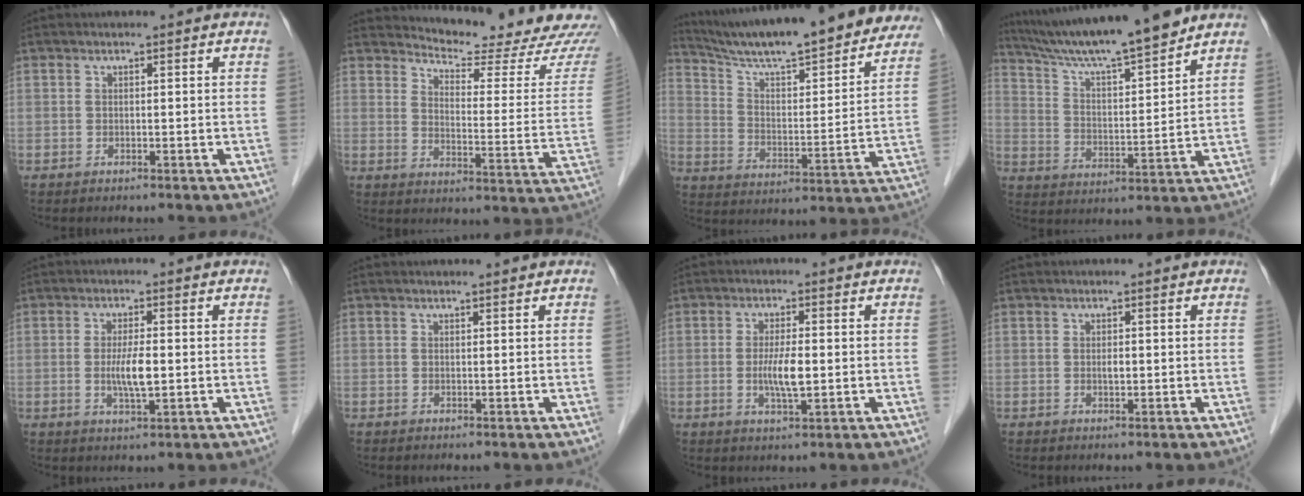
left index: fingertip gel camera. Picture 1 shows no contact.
{"total": 17.4, "force": [16.8, 0.4, 4.5], "torque": [-0.063, -0.100, 0.197]}
{"total": 26.6, "force": [23.5, 3.6, 12.1], "torque": [-0.187, -0.036, 0.322]}
{"total": 15.6, "force": [13.7, -0.3, 7.4], "torque": [-0.128, 0.002, 0.229]}
{"total": 4.3, "force": [-0.5, 0.6, 4.2], "torque": [-0.084, -0.010, -0.007]}
{"total": 1.1, "force": [1.0, 0.1, 0.4], "torque": [-0.007, 0.005, 0.013]}
{"total": 4.5, "force": [-0.5, 0.7, 4.4], "torque": [-0.088, -0.010, -0.009]}
{"total": 0.7, "force": [0.0, 0.3, 0.7], "torque": [-0.011, -0.004, -0.001]}